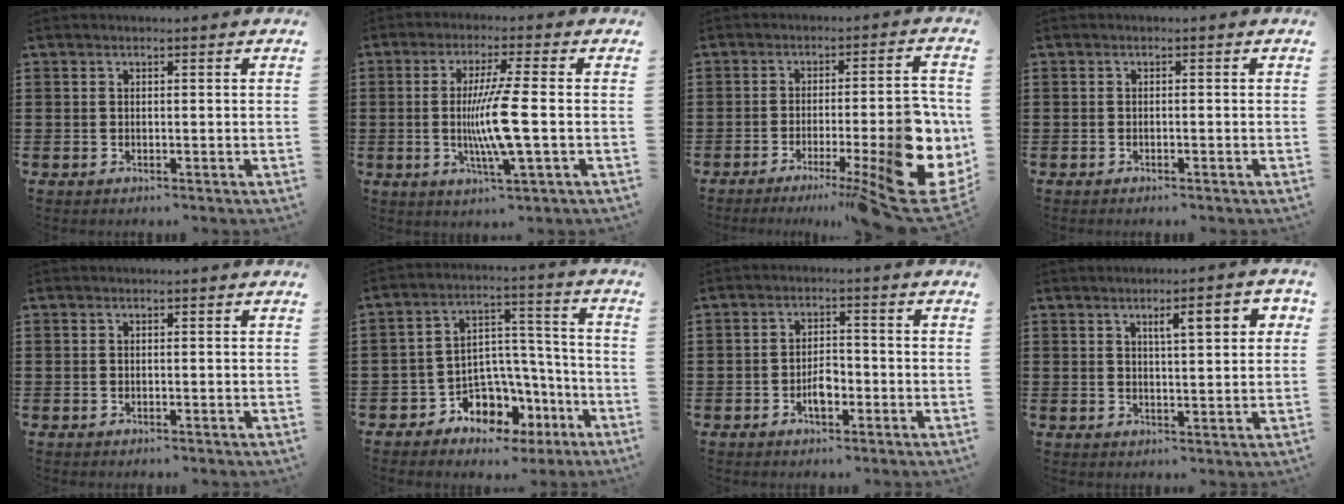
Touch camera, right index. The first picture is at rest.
{"total": 8.5, "force": [-0.9, 0.1, 8.5], "torque": [-0.168, -0.020, -0.024]}
{"total": 13.2, "force": [-5.2, 2.9, 11.8], "torque": [-0.158, -0.017, -0.082]}
{"total": 0.5, "force": [-0.4, 0.0, 0.3], "torque": [-0.006, -0.001, -0.009]}
{"total": 0.0}
{"total": 6.7, "force": [-3.8, 5.2, 1.7], "torque": [-0.042, 0.009, -0.063]}
{"total": 3.4, "force": [-1.5, 1.5, 2.7], "torque": [-0.050, 0.004, -0.026]}
{"total": 5.4, "force": [2.1, 1.1, 4.9], "torque": [-0.082, 0.000, 0.028]}